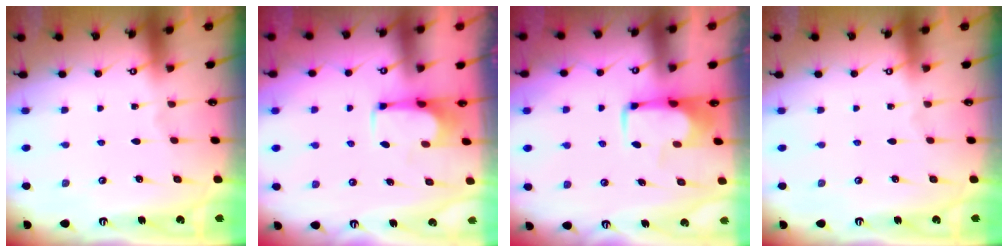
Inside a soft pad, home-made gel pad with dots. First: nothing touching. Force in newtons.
{"total": 4.0, "press": 3.9, "slide": 0.8}
{"total": 1.7, "press": 1.7, "slide": 0.4}
{"total": 0.0}